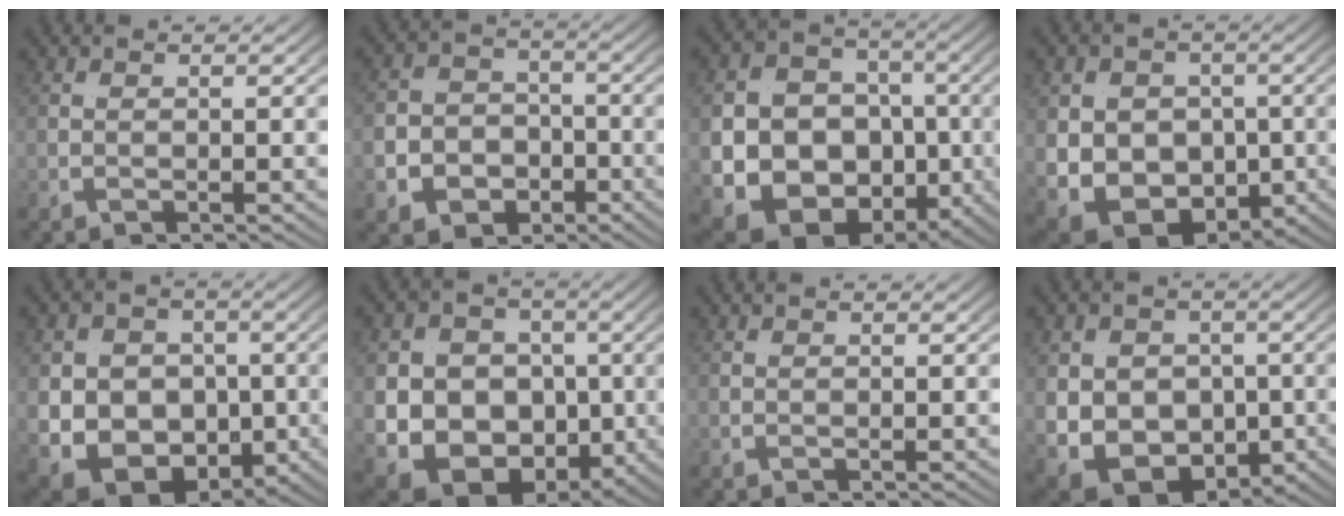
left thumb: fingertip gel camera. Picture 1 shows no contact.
{"total": 8.0, "force": [-1.5, 6.7, 4.1], "torque": [-0.069, -0.011, -0.033]}
{"total": 17.8, "force": [-3.2, 13.3, 11.5], "torque": [-0.201, -0.036, -0.056]}
{"total": 14.7, "force": [-1.2, 11.7, 8.8], "torque": [-0.159, -0.024, -0.027]}
{"total": 16.5, "force": [-1.1, 13.1, 9.8], "torque": [-0.173, -0.027, -0.029]}
{"total": 18.2, "force": [-1.5, 14.1, 11.3], "torque": [-0.187, -0.022, -0.037]}
{"total": 0.0}
{"total": 13.2, "force": [-1.1, 10.4, 8.0], "torque": [-0.146, -0.024, -0.022]}